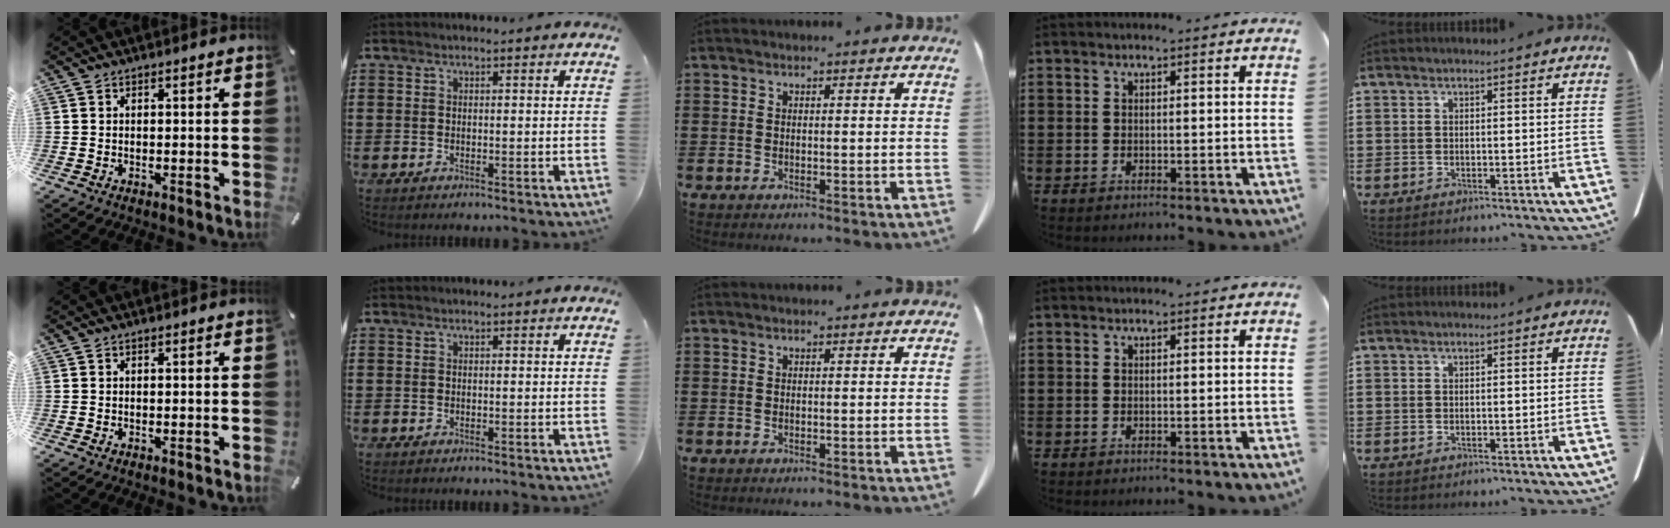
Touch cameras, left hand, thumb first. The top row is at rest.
{}